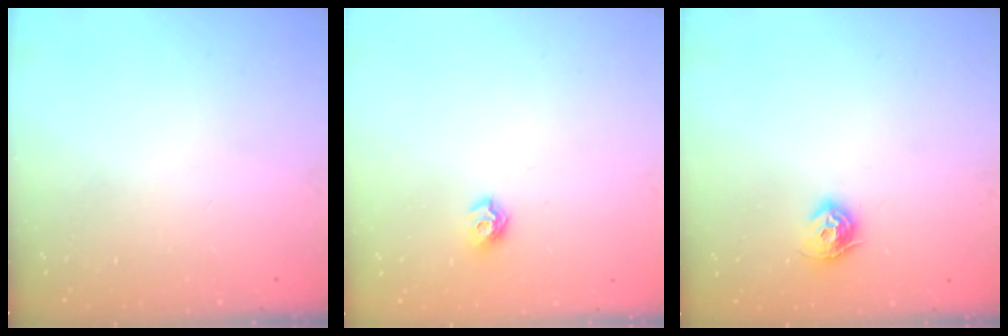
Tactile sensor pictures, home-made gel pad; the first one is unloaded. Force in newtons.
{"total": 7.2, "press": 7.1, "slide": 0.7}
{"total": 7.8, "press": 7.8, "slide": 0.4}